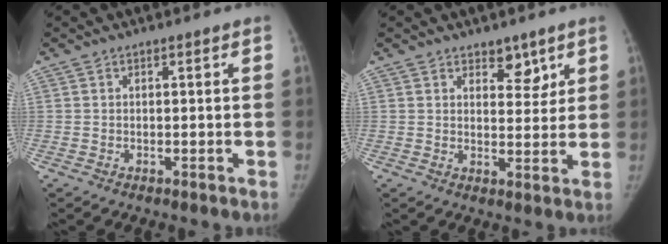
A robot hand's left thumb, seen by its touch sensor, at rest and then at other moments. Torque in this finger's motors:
{"motor_torque": [0.36, 0.00, 0.50, -0.39, 0.07]}